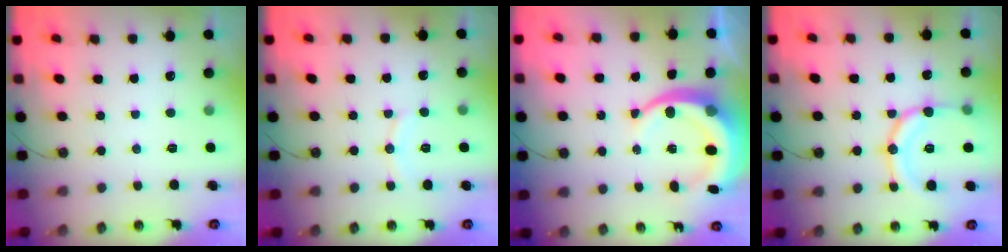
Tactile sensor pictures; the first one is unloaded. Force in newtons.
{"total": 6.4, "press": 6.4, "slide": 0.6}
{"total": 12.6, "press": 12.3, "slide": 2.6}
{"total": 16.3, "press": 16.0, "slide": 3.2}